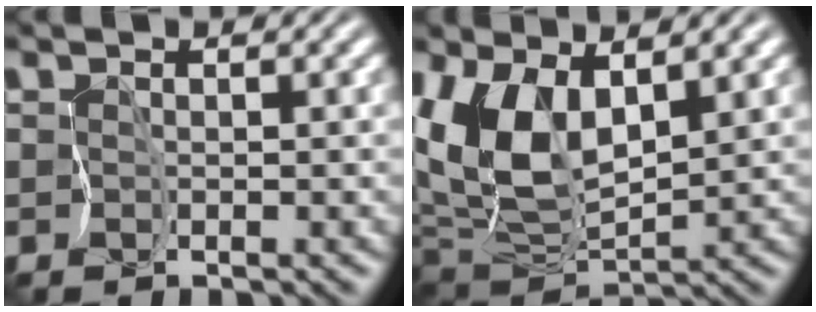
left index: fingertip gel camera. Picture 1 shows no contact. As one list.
[{"total": 8.1, "force": [2.4, 4.1, 6.6], "torque": [-0.149, -0.002, 0.041]}]